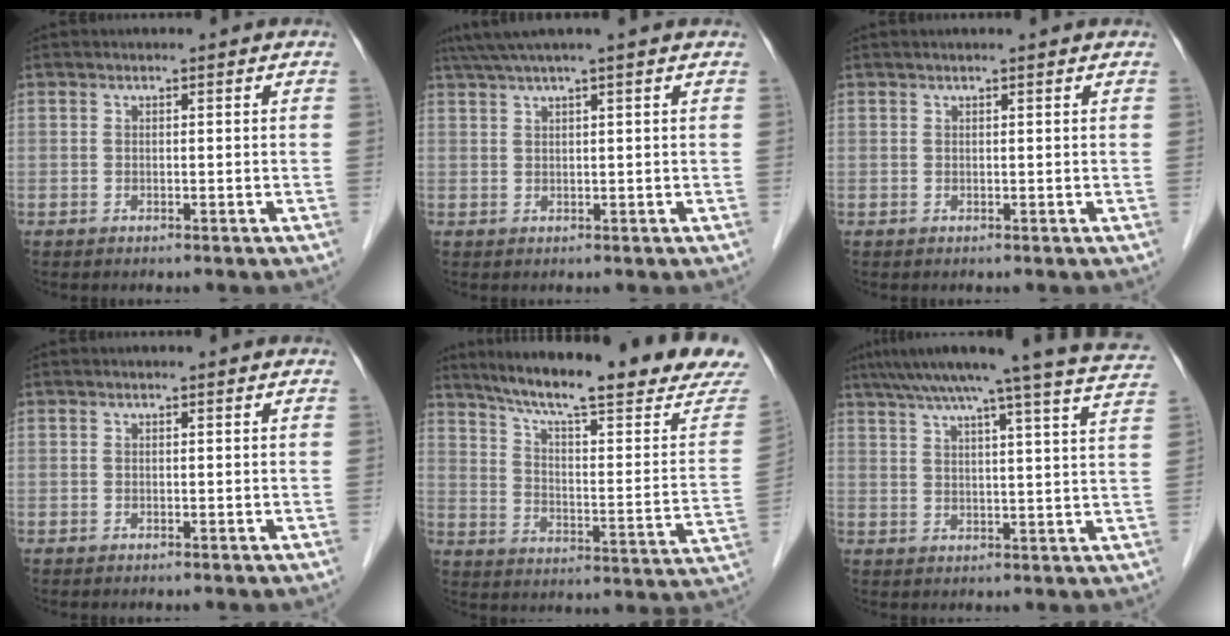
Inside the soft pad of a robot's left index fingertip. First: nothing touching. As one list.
[{"total": 5.0, "force": [3.8, -1.3, 2.9], "torque": [-0.045, 0.028, 0.070]}, {"total": 2.0, "force": [1.7, -0.1, 1.0], "torque": [-0.012, 0.017, 0.021]}, {"total": 0.0}, {"total": 25.2, "force": [21.4, 1.3, 13.3], "torque": [-0.201, -0.056, 0.286]}, {"total": 21.9, "force": [18.7, -0.9, 11.3], "torque": [-0.180, -0.016, 0.234]}]